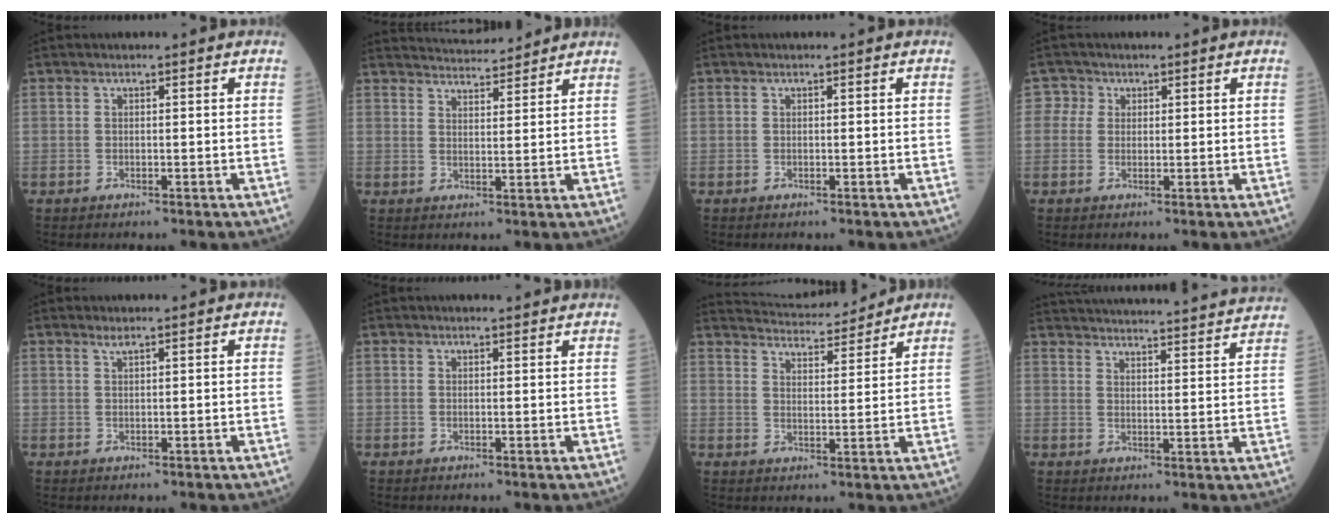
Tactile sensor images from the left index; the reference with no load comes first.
{"total": 8.5, "force": [8.3, 0.6, 1.7], "torque": [-0.030, 0.018, 0.120]}
{"total": 0.0}
{"total": 2.1, "force": [0.7, 2.0, 0.0], "torque": [0.011, 0.007, 0.005]}
{"total": 0.9, "force": [0.8, -0.1, 0.4], "torque": [-0.012, 0.000, 0.019]}
{"total": 3.8, "force": [3.6, 0.4, 0.9], "torque": [-0.011, 0.020, 0.043]}
{"total": 11.9, "force": [11.6, 1.3, 2.5], "torque": [-0.039, 0.014, 0.168]}
{"total": 29.5, "force": [28.3, 1.4, 8.1], "torque": [-0.132, -0.038, 0.356]}